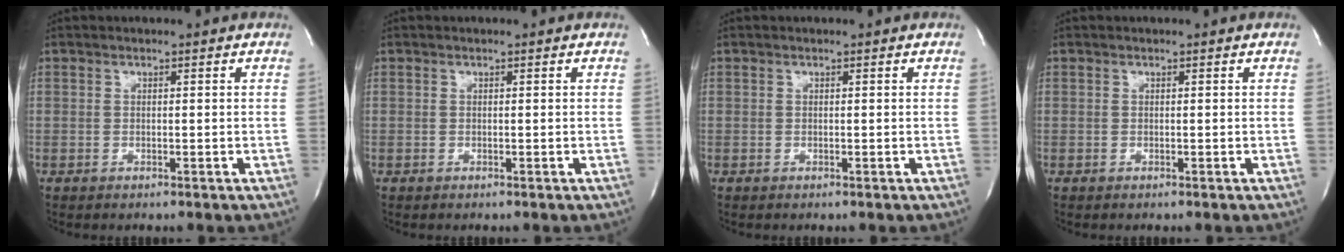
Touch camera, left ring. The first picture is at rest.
{"total": 0.0}
{"total": 0.0}
{"total": 0.0}